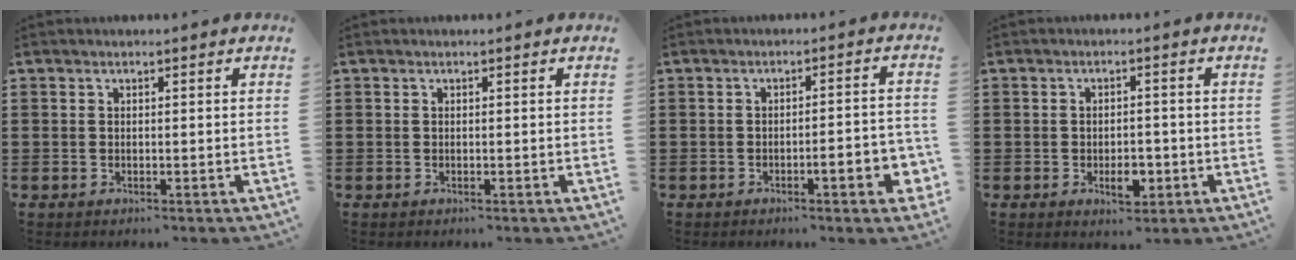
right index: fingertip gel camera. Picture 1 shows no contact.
{"total": 0.0}
{"total": 5.1, "force": [-2.1, 0.9, 4.6], "torque": [-0.064, -0.007, -0.034]}
{"total": 4.1, "force": [-1.5, 2.2, 3.2], "torque": [-0.054, 0.005, -0.025]}